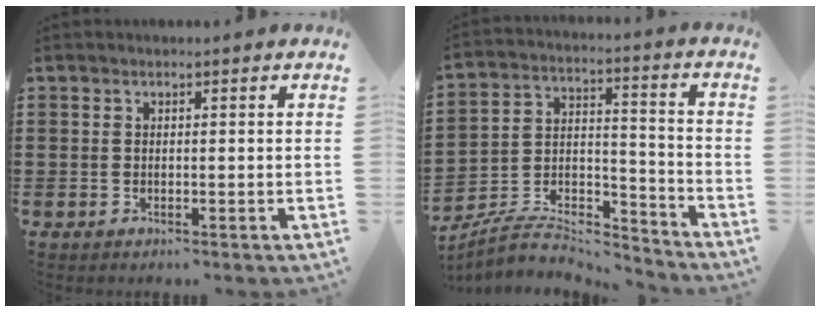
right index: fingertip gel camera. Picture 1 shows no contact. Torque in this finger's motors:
{"motor_torque": [-1.04, 0.37, -0.72, -0.21]}